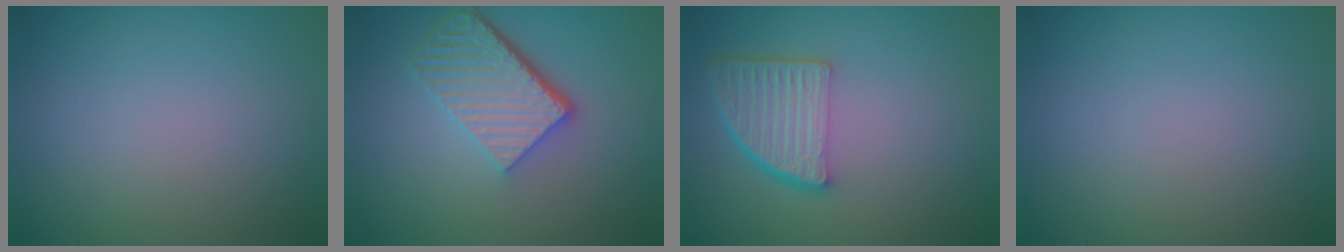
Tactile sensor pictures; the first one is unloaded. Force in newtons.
{"total": 5.7, "press": 3.9, "slide": 4.2}
{"total": 5.1, "press": 3.7, "slide": 3.5}
{"total": 0.0}